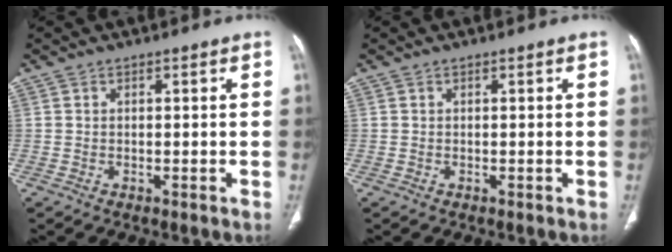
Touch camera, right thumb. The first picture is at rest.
{"total": 0.0}